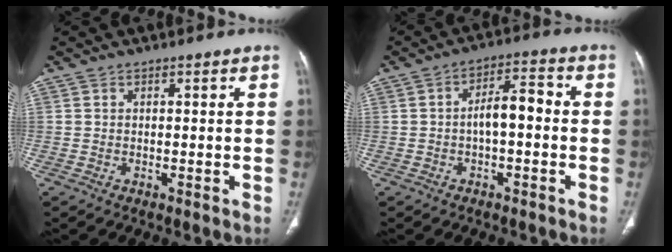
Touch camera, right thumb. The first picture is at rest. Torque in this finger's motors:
{"motor_torque": [0.93, 0.89, 0.93, -0.55, 0.04]}